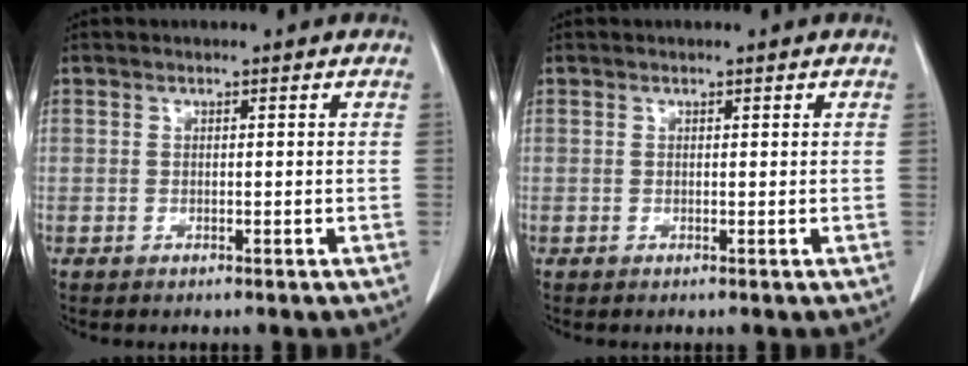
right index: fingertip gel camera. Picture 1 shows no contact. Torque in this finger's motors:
{"motor_torque": [0.00, 0.00, 0.00, 0.00]}